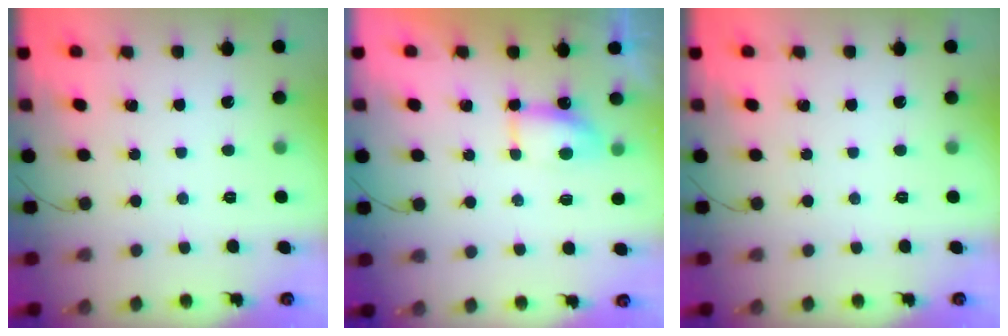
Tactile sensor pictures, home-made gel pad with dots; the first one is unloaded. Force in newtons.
{"total": 5.5, "press": 5.5, "slide": 0.5}
{"total": 0.0}